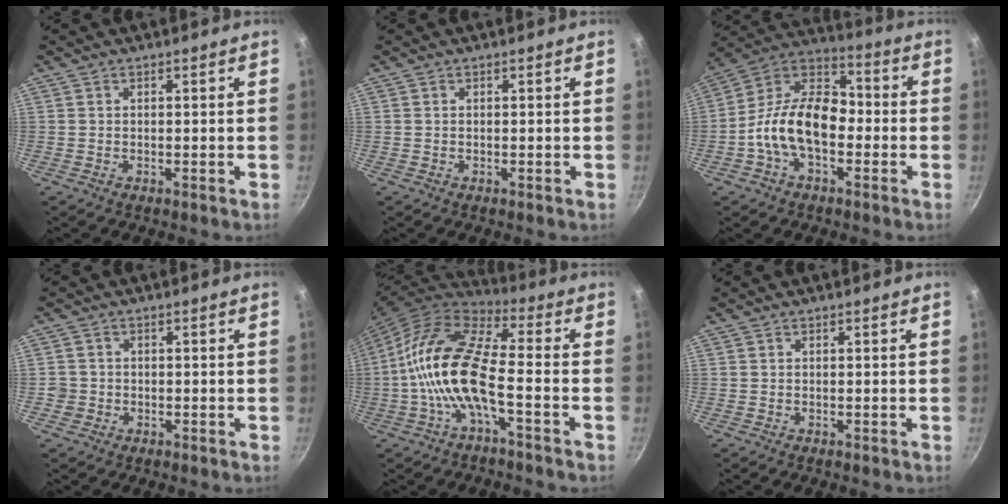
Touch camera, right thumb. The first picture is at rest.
{"total": 0.0}
{"total": 15.7, "force": [-3.5, 9.8, 11.8], "torque": [-0.177, 0.052, -0.086]}
{"total": 2.2, "force": [-0.6, 2.0, 0.4], "torque": [0.001, 0.009, -0.008]}
{"total": 15.5, "force": [-3.4, 5.5, 14.1], "torque": [-0.277, 0.038, -0.081]}
{"total": 0.0}